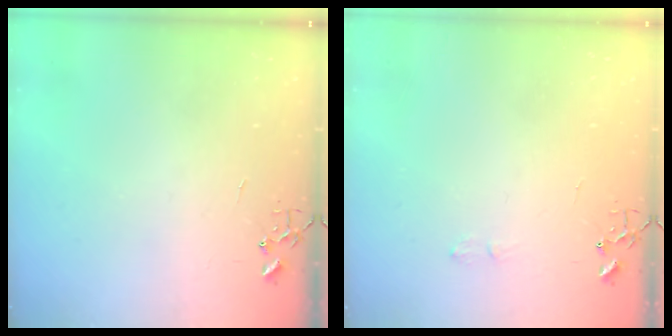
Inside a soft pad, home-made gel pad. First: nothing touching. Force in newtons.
{"total": 4.6, "press": 4.6, "slide": 0.7}